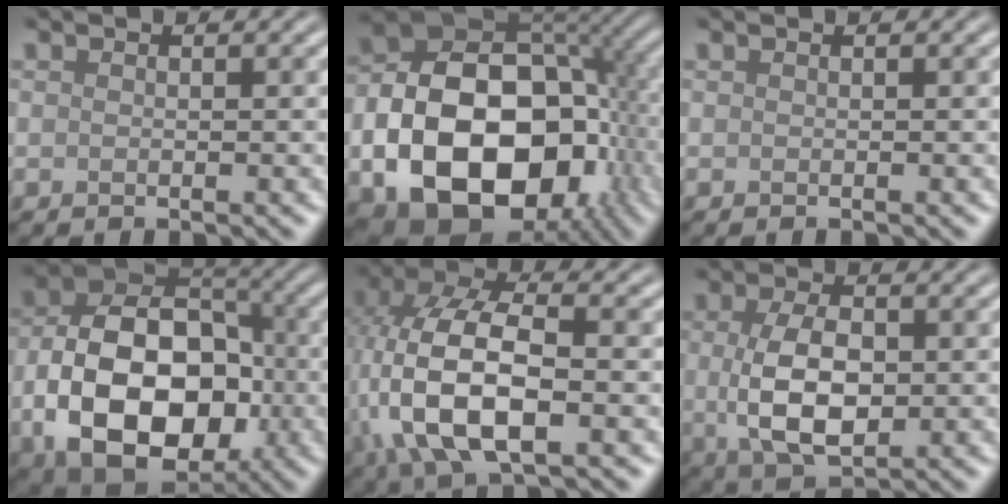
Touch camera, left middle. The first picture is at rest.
{"total": 17.0, "force": [-4.2, 11.7, 11.7], "torque": [-0.198, -0.026, -0.069]}
{"total": 0.0}
{"total": 14.6, "force": [-3.4, 10.1, 10.0], "torque": [-0.167, -0.017, -0.064]}
{"total": 11.3, "force": [-1.6, 5.9, 9.6], "torque": [-0.210, 0.003, -0.034]}
{"total": 6.5, "force": [0.0, 3.6, 5.4], "torque": [-0.114, -0.002, 0.000]}